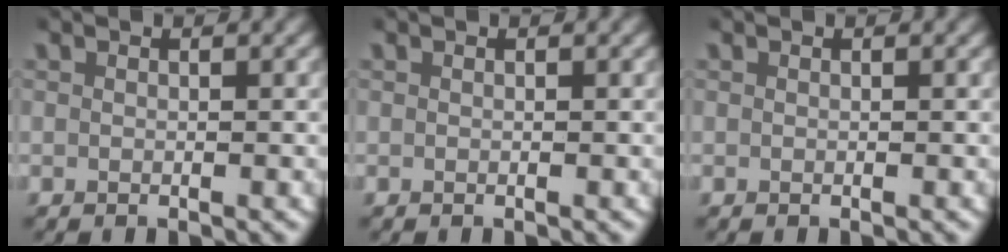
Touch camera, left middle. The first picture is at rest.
{"total": 0.0}
{"total": 0.0}